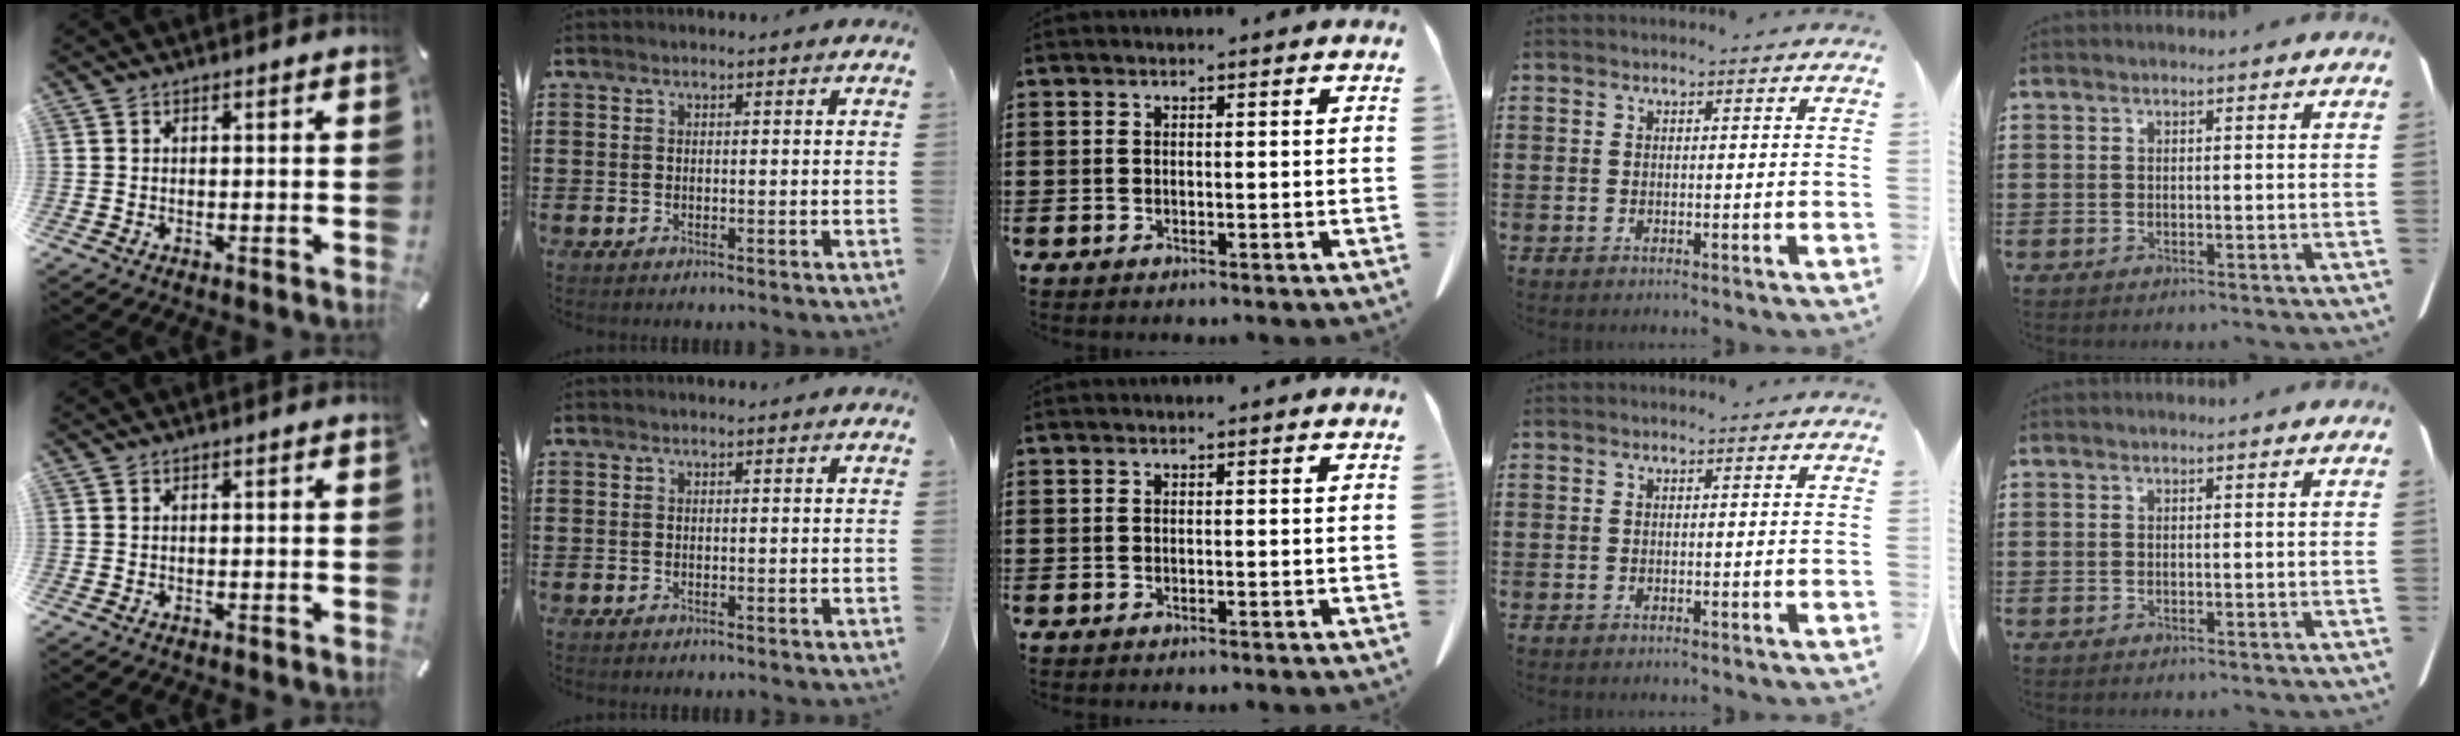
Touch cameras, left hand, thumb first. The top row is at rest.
{}